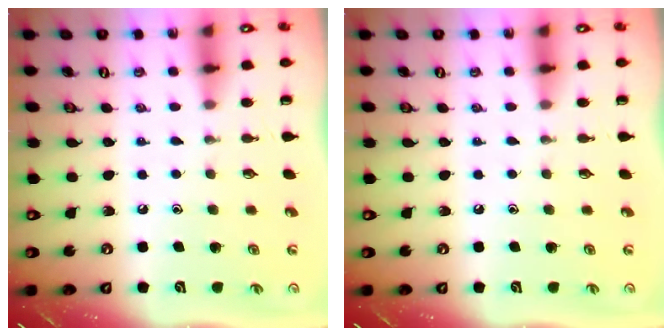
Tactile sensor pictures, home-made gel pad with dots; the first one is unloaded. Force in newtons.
{"total": 0.0}